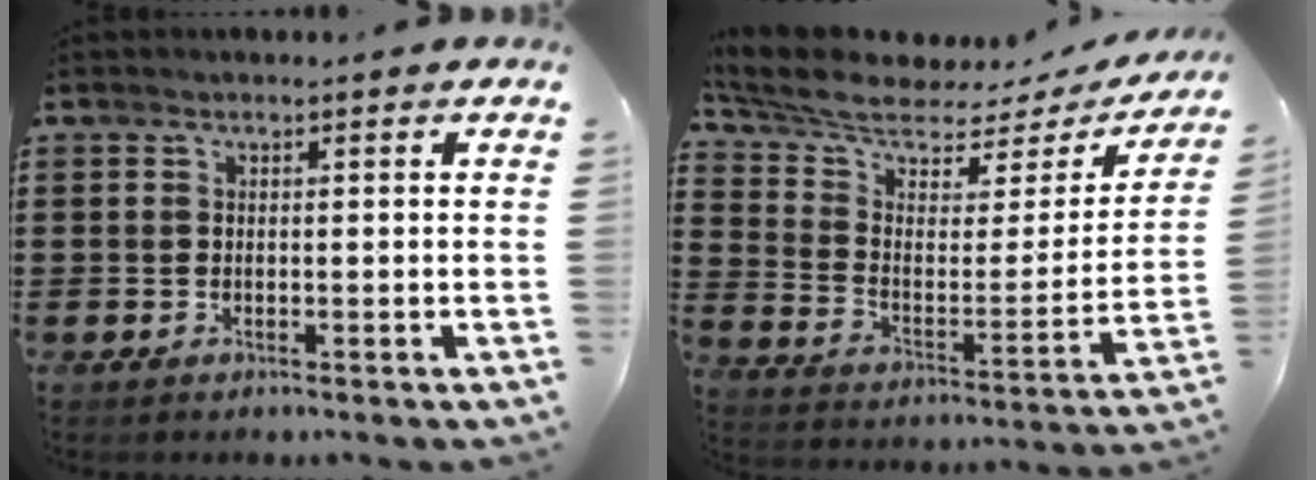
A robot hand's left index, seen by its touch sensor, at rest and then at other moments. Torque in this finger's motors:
{"motor_torque": [1.82, 0.31, 0.76, 0.09]}